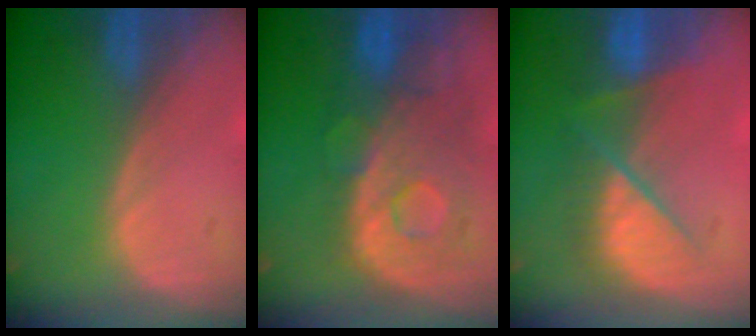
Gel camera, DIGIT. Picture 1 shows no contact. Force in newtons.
{"total": 10.5, "press": 9.4, "slide": 4.7}
{"total": 7.4, "press": 7.3, "slide": 1.3}